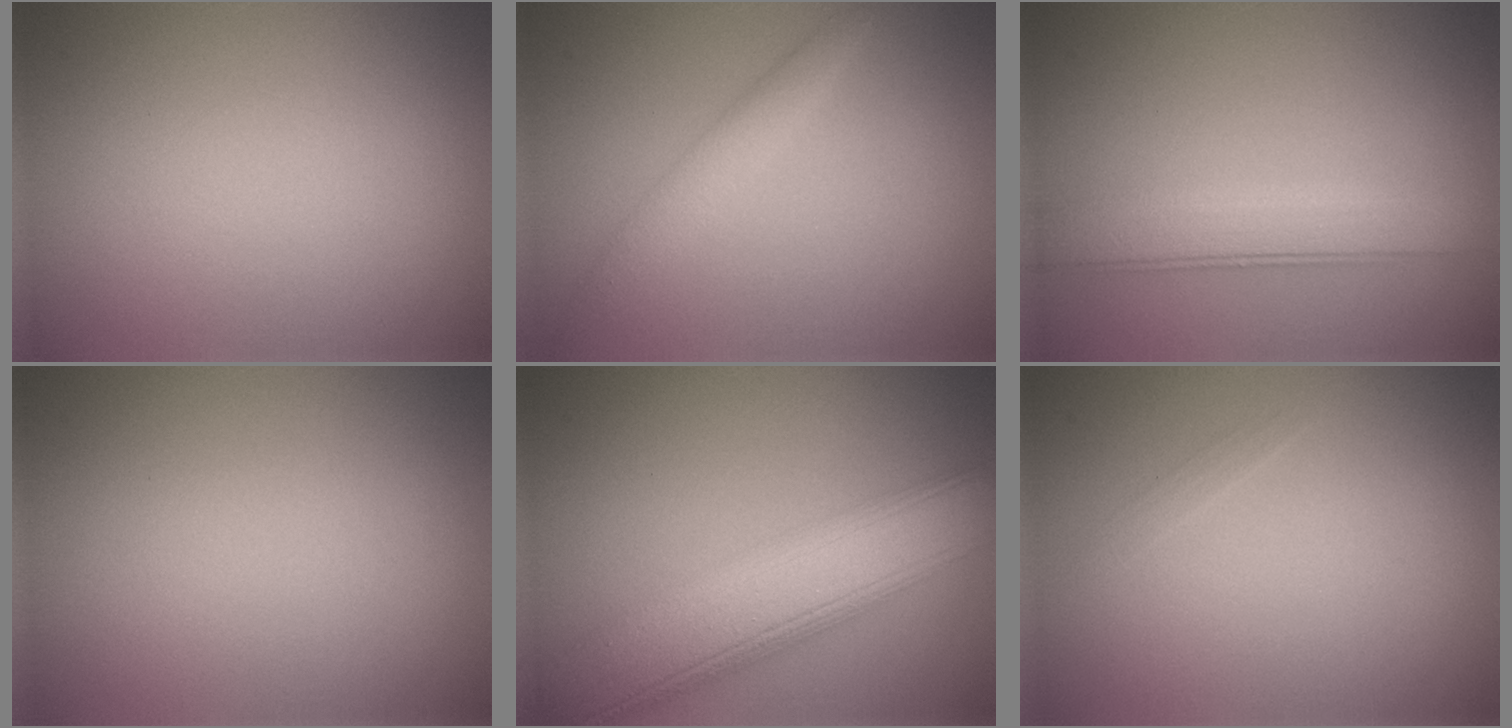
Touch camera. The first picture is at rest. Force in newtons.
{"total": 1.8, "press": 1.8, "slide": 0.0}
{"total": 3.8, "press": 3.7, "slide": 0.4}
{"total": 0.0}
{"total": 9.5, "press": 9.5, "slide": 0.7}
{"total": 0.5, "press": 0.5, "slide": 0.0}